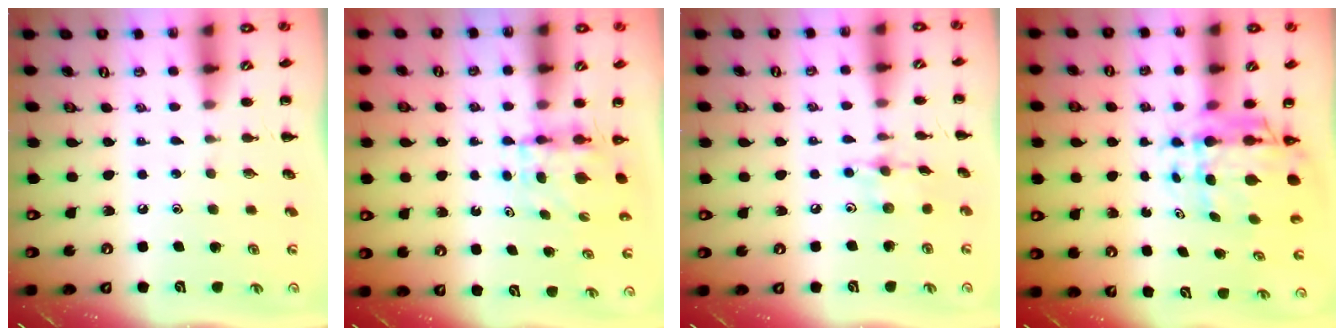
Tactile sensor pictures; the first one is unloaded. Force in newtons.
{"total": 3.9, "press": 3.9, "slide": 0.3}
{"total": 6.5, "press": 6.5, "slide": 1.0}
{"total": 7.4, "press": 6.8, "slide": 2.7}